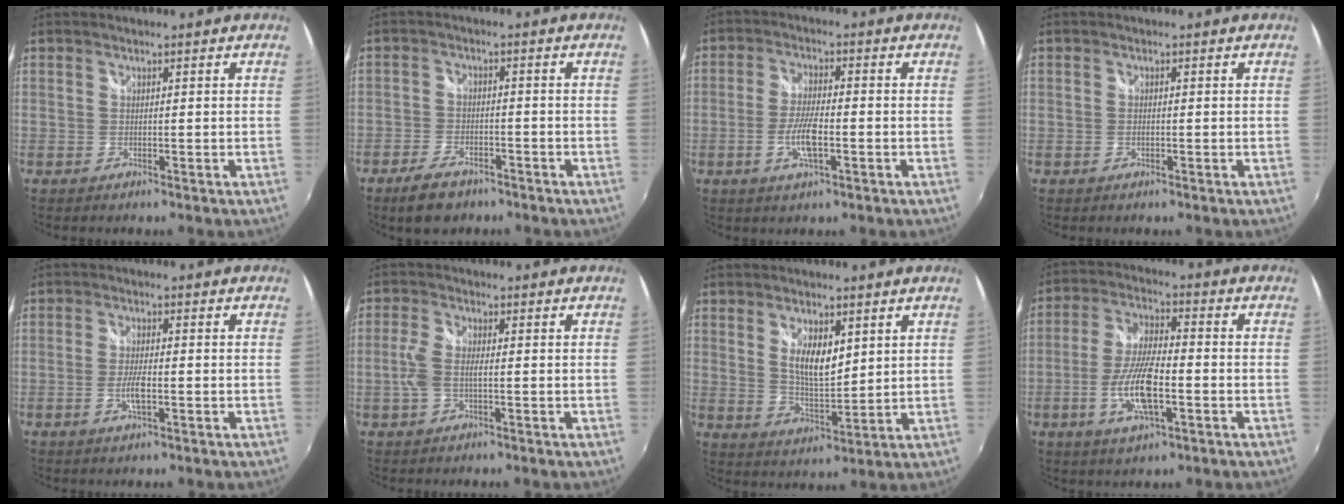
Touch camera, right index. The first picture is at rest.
{"total": 6.9, "force": [-5.1, 3.5, 3.2], "torque": [-0.088, -0.001, -0.087]}
{"total": 6.6, "force": [-2.2, 1.8, 6.0], "torque": [-0.124, -0.003, -0.041]}
{"total": 0.7, "force": [-0.2, 0.4, 0.5], "torque": [-0.012, -0.002, -0.005]}
{"total": 3.8, "force": [-1.2, 1.1, 3.5], "torque": [-0.073, -0.004, -0.023]}
{"total": 4.5, "force": [-0.8, 1.9, 4.0], "torque": [-0.088, 0.002, -0.015]}
{"total": 7.5, "force": [2.7, 3.3, 6.2], "torque": [-0.107, -0.005, 0.053]}
{"total": 11.4, "force": [-3.5, 3.4, 10.3], "torque": [-0.211, -0.004, -0.068]}